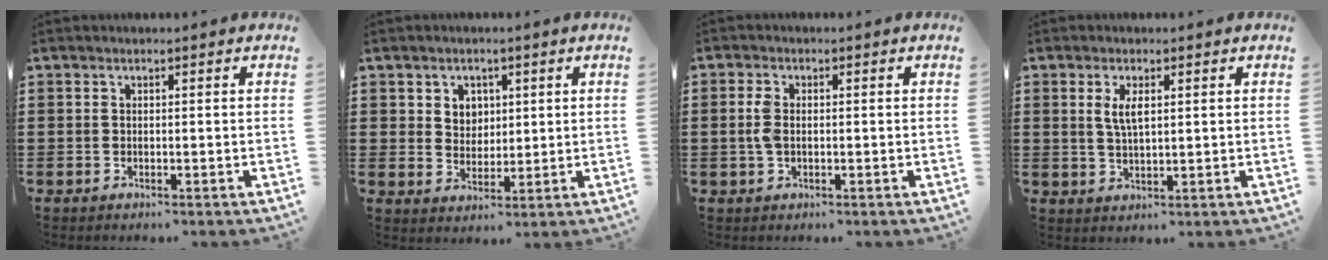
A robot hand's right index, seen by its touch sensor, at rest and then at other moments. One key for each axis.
{"total": 3.5, "fx": 1.7, "fy": 3.1, "fz": 0.6, "tx": -0.018, "ty": 0.009, "tz": 0.028}
{"total": 3.0, "fx": 0.0, "fy": 1.6, "fz": 2.5, "tx": -0.066, "ty": -0.001, "tz": -0.005}
{"total": 3.3, "fx": 1.1, "fy": 1.2, "fz": 2.9, "tx": -0.062, "ty": 0.006, "tz": 0.017}